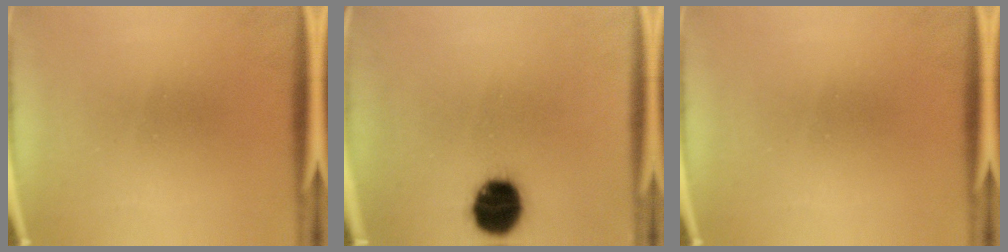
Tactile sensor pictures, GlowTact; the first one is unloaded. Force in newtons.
{"total": 12.5}
{"total": 0.0}